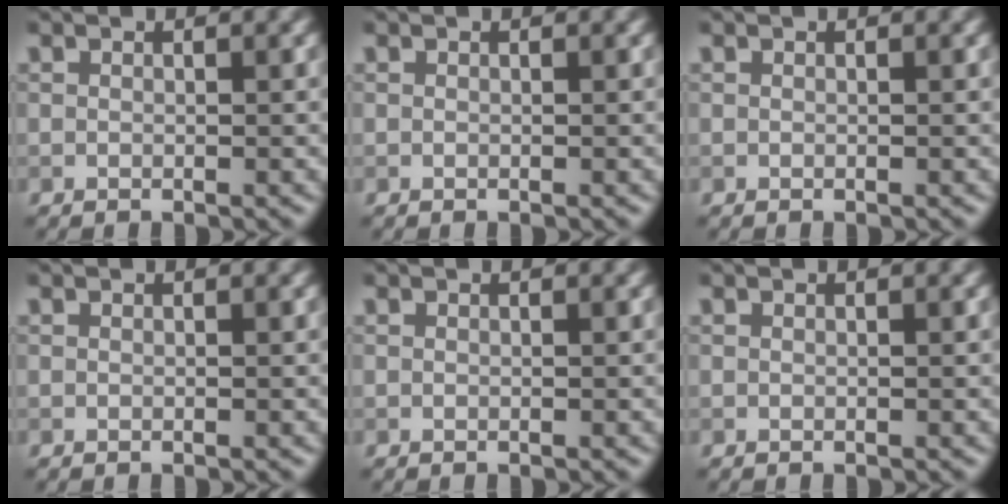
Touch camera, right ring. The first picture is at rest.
{"total": 0.0}
{"total": 0.0}
{"total": 0.0}
{"total": 0.0}
{"total": 0.0}